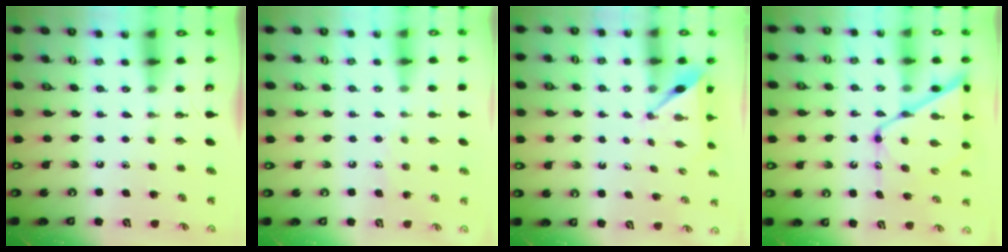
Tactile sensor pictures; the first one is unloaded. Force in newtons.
{"total": 5.5, "press": 5.5, "slide": 0.6}
{"total": 4.6, "press": 4.6, "slide": 0.4}
{"total": 14.0, "press": 13.9, "slide": 1.2}